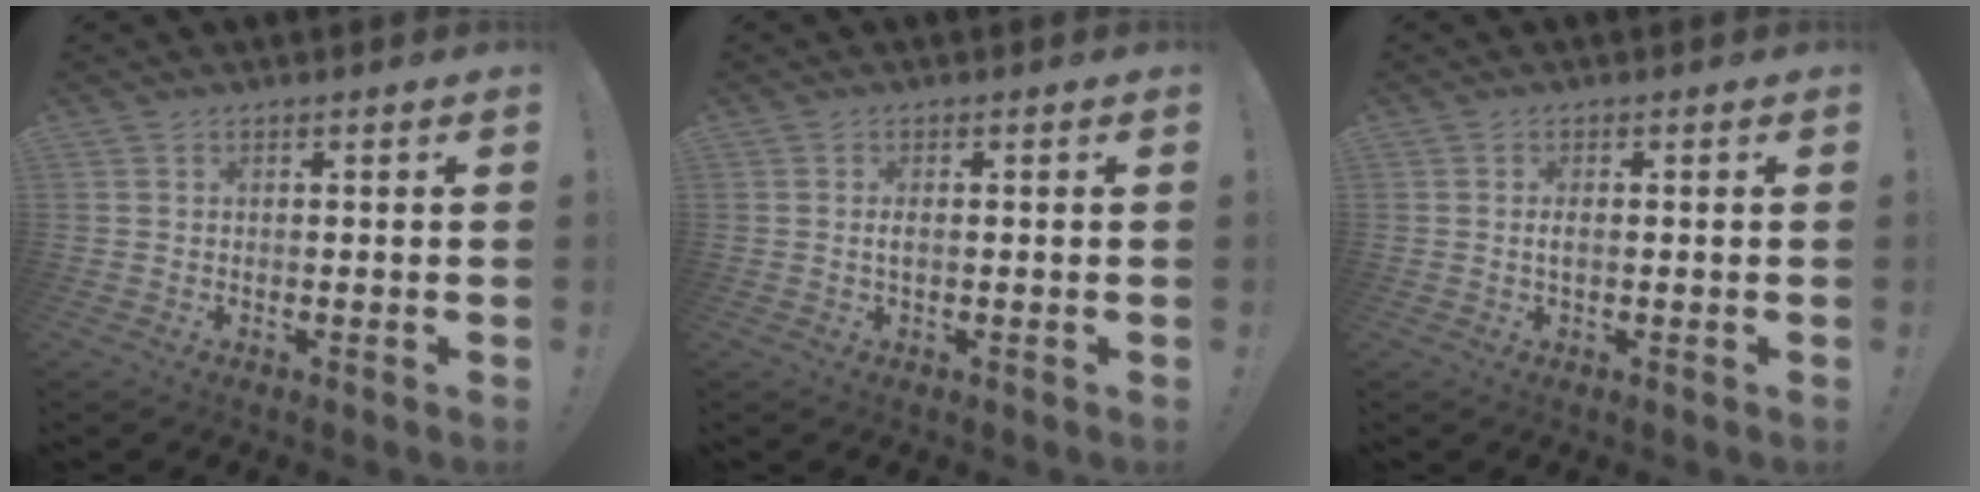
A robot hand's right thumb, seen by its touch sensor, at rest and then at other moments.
{"total": 1.5, "force": [-0.2, 0.4, 1.4], "torque": [-0.027, 0.001, -0.004]}
{"total": 1.6, "force": [-0.2, 0.5, 1.5], "torque": [-0.020, -0.002, -0.006]}